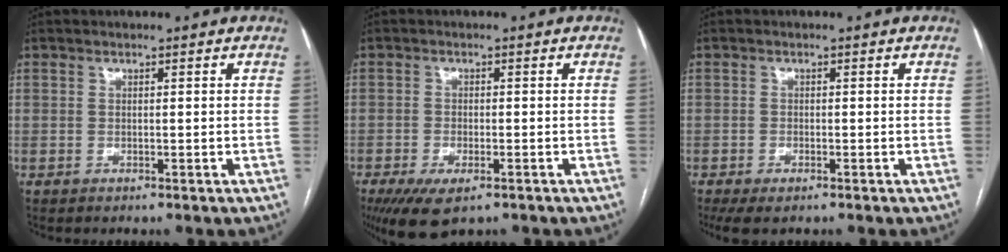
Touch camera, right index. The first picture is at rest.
{"total": 6.8, "force": [-4.2, 2.6, 4.6], "torque": [-0.076, -0.012, -0.067]}
{"total": 3.5, "force": [-2.3, 1.4, 2.3], "torque": [-0.044, -0.008, -0.031]}